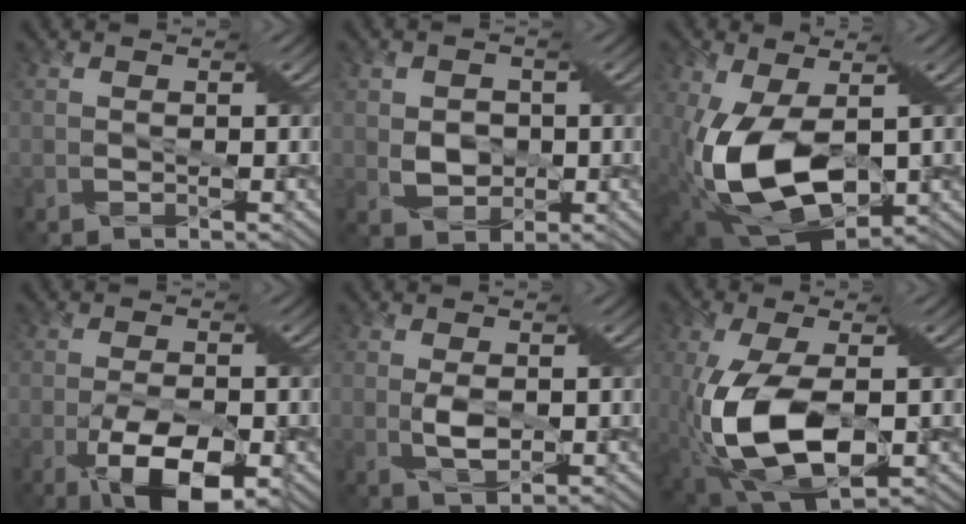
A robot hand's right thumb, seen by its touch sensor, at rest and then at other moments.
{"total": 3.2, "force": [0.1, 2.6, 2.0], "torque": [-0.060, -0.003, -0.005]}
{"total": 14.2, "force": [-2.1, 7.8, 11.7], "torque": [-0.261, -0.039, -0.027]}
{"total": 9.7, "force": [-4.1, 3.6, 8.1], "torque": [-0.158, -0.018, -0.067]}
{"total": 3.1, "force": [0.0, 1.1, 2.9], "torque": [-0.072, -0.007, 0.000]}
{"total": 13.0, "force": [-2.3, 6.0, 11.3], "torque": [-0.255, -0.027, -0.034]}